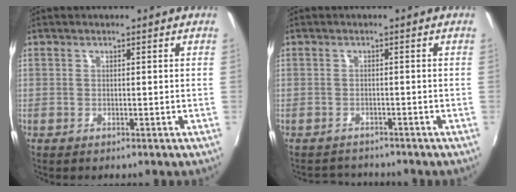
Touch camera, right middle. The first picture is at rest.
{"total": 3.3, "force": [-3.2, 1.0, 0.0], "torque": [-0.013, 0.003, -0.053]}